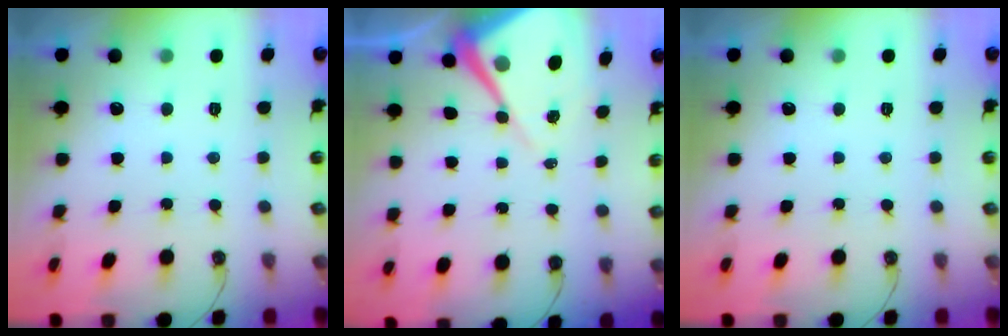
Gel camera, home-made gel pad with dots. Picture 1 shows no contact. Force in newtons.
{"total": 9.6, "press": 9.6, "slide": 0.7}
{"total": 0.0}